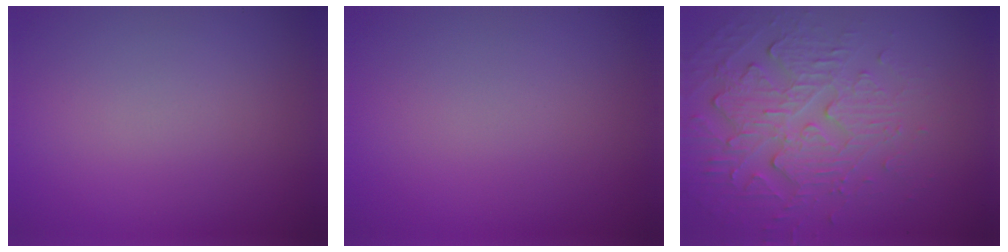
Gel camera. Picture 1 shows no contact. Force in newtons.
{"total": 0.0}
{"total": 5.4, "press": 3.7, "slide": 4.0}